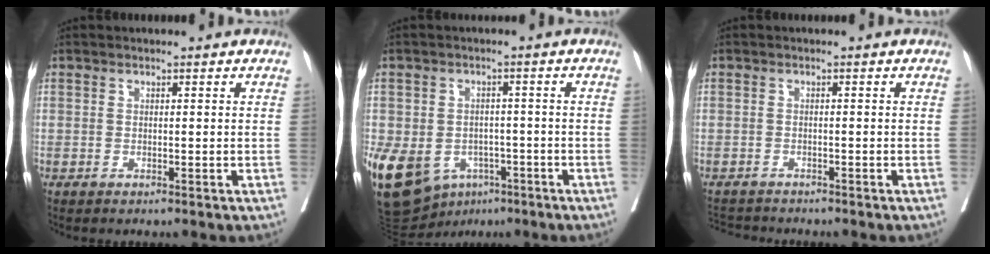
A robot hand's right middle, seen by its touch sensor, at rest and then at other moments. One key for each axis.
{"total": 18.3, "fx": -7.9, "fy": 13.7, "fz": 9.2, "tx": -0.241, "ty": -0.003, "tz": -0.109}
{"total": 3.9, "fx": -3.9, "fy": 0.5, "fz": 0.3, "tx": -0.002, "ty": -0.013, "tz": -0.065}